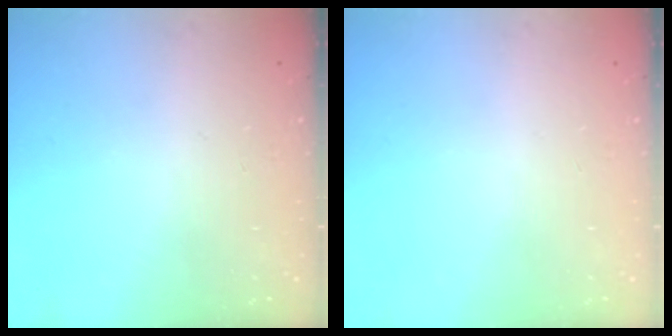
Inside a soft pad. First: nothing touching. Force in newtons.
{"total": 0.0}